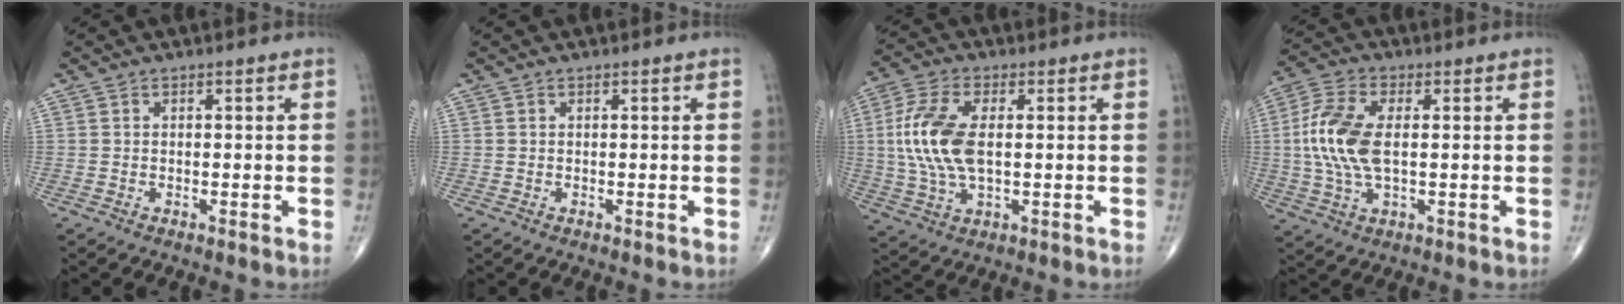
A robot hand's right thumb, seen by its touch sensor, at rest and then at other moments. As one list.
[{"total": 0.0}, {"total": 12.8, "force": [0.9, 6.4, 11.1], "torque": [-0.248, 0.005, 0.018]}, {"total": 11.7, "force": [0.6, 5.9, 10.1], "torque": [-0.232, 0.009, 0.010]}]